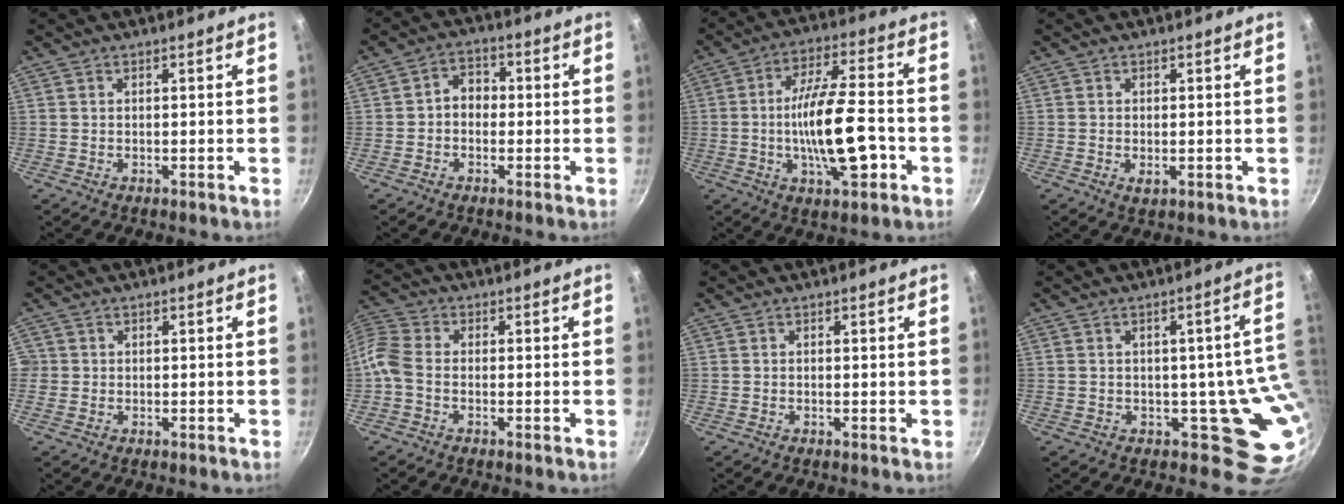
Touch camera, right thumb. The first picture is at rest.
{"total": 4.5, "force": [-0.6, 3.6, 2.6], "torque": [-0.017, 0.018, -0.021]}
{"total": 15.7, "force": [-3.8, 5.4, 14.3], "torque": [-0.233, 0.024, -0.067]}
{"total": 1.9, "force": [-0.3, 1.1, 1.5], "torque": [-0.024, -0.004, -0.003]}
{"total": 1.3, "force": [-0.2, 1.3, 0.2], "torque": [0.004, 0.004, -0.005]}
{"total": 8.5, "force": [-2.3, 6.1, 5.4], "torque": [-0.130, 0.023, -0.067]}
{"total": 0.0}
{"total": 9.3, "force": [0.0, 6.9, 6.3], "torque": [-0.007, -0.005, 0.001]}